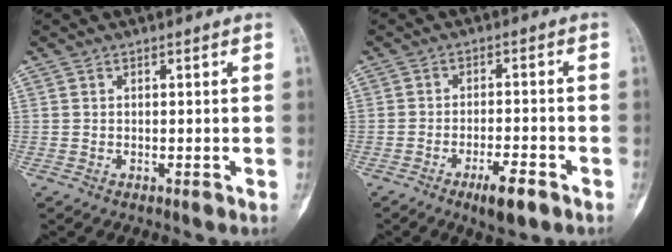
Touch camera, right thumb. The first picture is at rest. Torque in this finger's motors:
{"motor_torque": [0.90, 0.65, 0.27, -0.68, 0.25]}